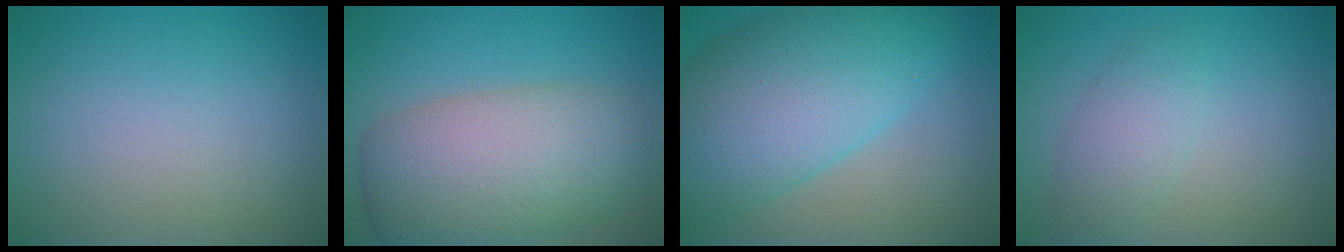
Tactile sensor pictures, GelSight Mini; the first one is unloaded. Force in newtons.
{"total": 9.4, "press": 9.3, "slide": 0.5}
{"total": 11.4, "press": 11.4, "slide": 0.3}
{"total": 2.9, "press": 2.9, "slide": 0.0}